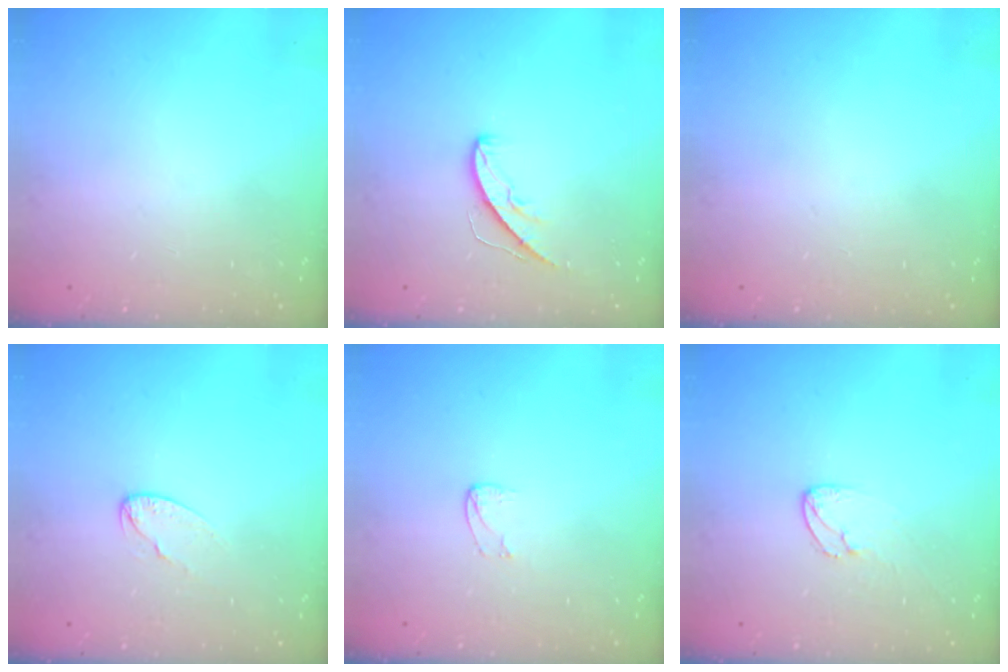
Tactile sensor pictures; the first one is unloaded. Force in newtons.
{"total": 5.0, "press": 5.0, "slide": 0.4}
{"total": 0.0}
{"total": 4.1, "press": 4.1, "slide": 0.2}
{"total": 3.1, "press": 3.1, "slide": 0.2}
{"total": 3.1, "press": 3.1, "slide": 0.3}